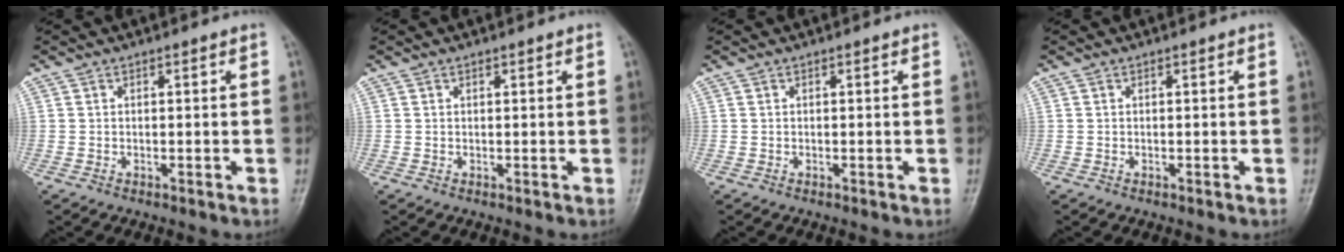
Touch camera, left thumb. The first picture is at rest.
{"total": 0.6, "force": [0.4, 0.2, 0.3], "torque": [-0.007, -0.003, 0.007]}
{"total": 0.0}
{"total": 0.0}